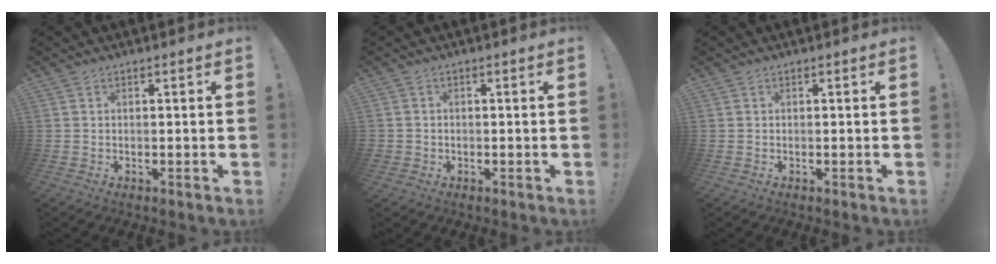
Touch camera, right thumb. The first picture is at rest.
{"total": 1.4, "force": [-0.2, 1.4, 0.1], "torque": [-0.006, 0.004, -0.003]}
{"total": 0.0}